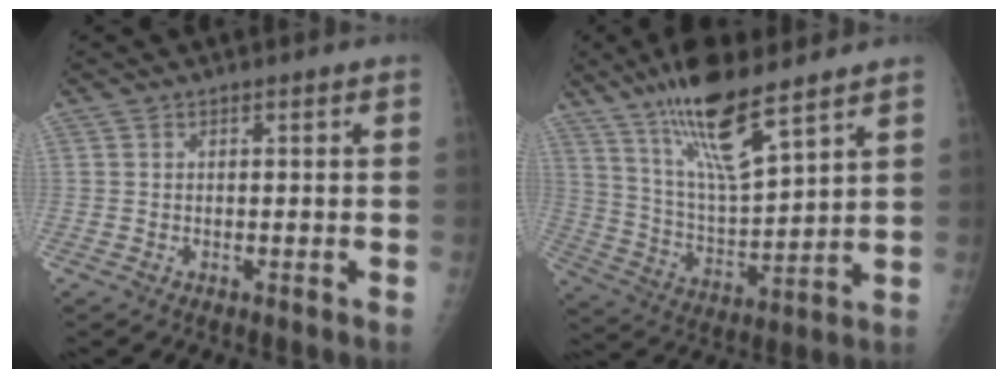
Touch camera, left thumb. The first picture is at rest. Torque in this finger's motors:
{"motor_torque": [2.40, 0.77, 1.19, -0.86, 0.43]}